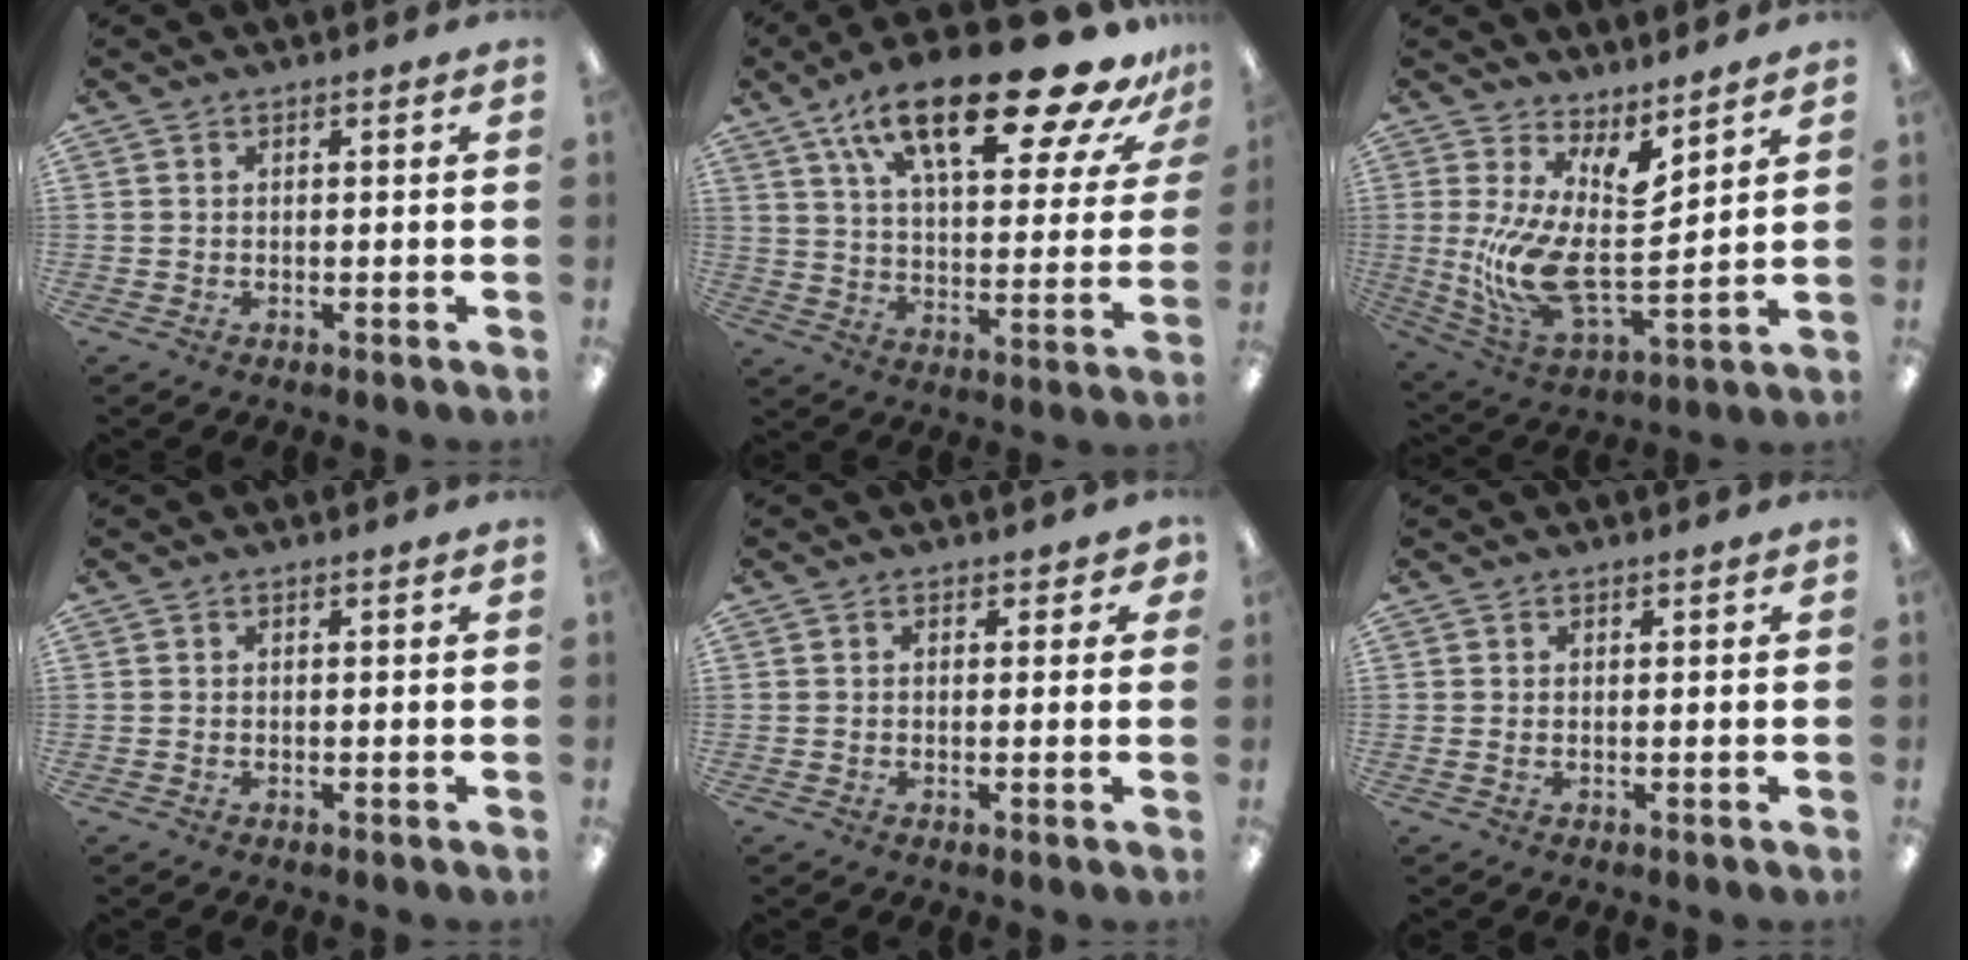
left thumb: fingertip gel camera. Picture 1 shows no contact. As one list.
[{"total": 27.6, "force": [18.0, 9.1, 18.8], "torque": [-0.285, -0.112, 0.288]}, {"total": 14.0, "force": [4.6, 5.8, 11.9], "torque": [-0.260, -0.055, 0.087]}, {"total": 0.0}, {"total": 1.4, "force": [0.3, 1.0, 0.9], "torque": [-0.009, 0.000, 0.005]}, {"total": 0.6, "force": [0.2, 0.0, 0.6], "torque": [-0.012, -0.001, 0.003]}]